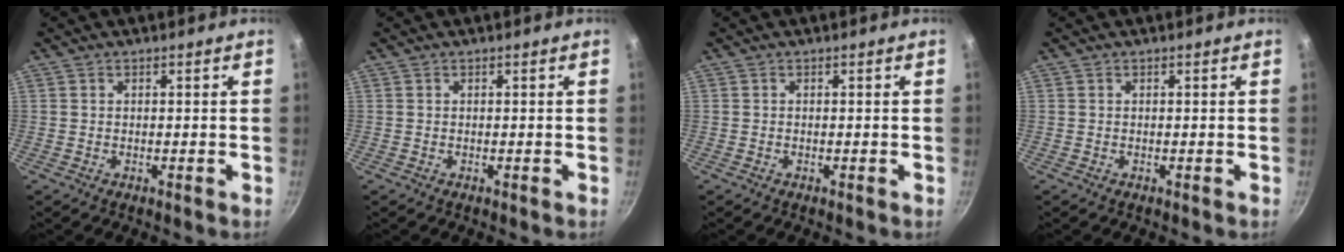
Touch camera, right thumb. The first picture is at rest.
{"total": 0.0}
{"total": 0.0}
{"total": 0.0}